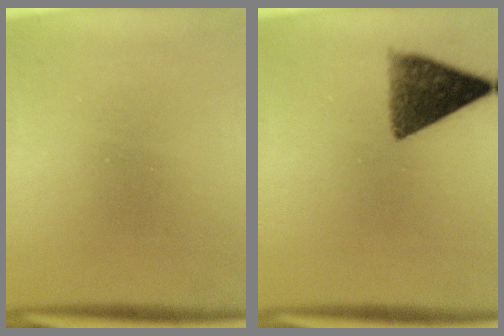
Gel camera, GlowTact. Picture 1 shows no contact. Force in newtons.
{"total": 8.7}